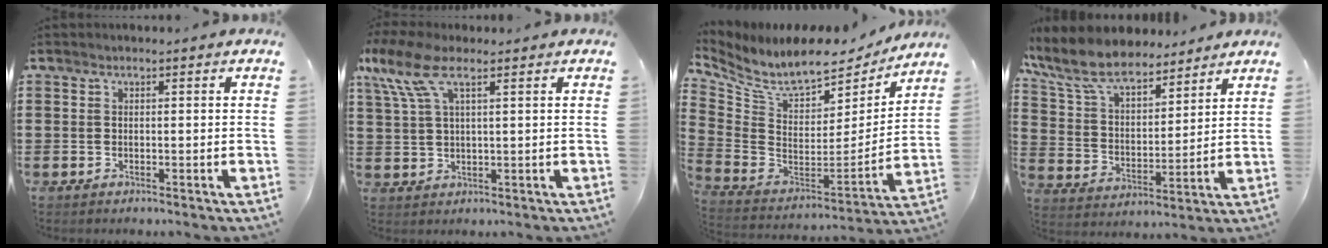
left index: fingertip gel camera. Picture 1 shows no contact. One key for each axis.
{"total": 7.6, "fx": 4.1, "fy": 2.7, "fz": 5.8, "tx": -0.138, "ty": 0.004, "tz": 0.072}
{"total": 7.9, "fx": 6.6, "fy": 2.5, "fz": 3.6, "tx": -0.105, "ty": -0.052, "tz": 0.113}
{"total": 9.7, "fx": 8.5, "fy": 2.8, "fz": 3.7, "tx": -0.111, "ty": -0.039, "tz": 0.153}